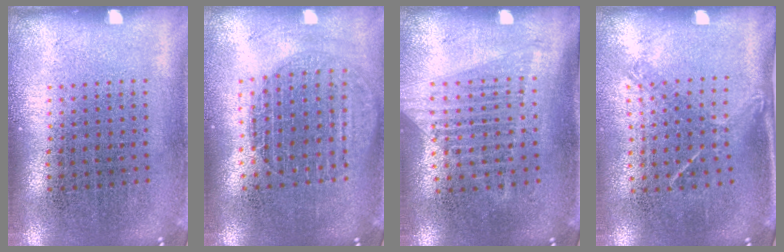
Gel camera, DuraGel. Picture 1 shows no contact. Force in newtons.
{"total": 1.6, "press": 1.4, "slide": 0.8}
{"total": 1.5, "press": 1.4, "slide": 0.5}
{"total": 1.4, "press": 1.0, "slide": 1.0}